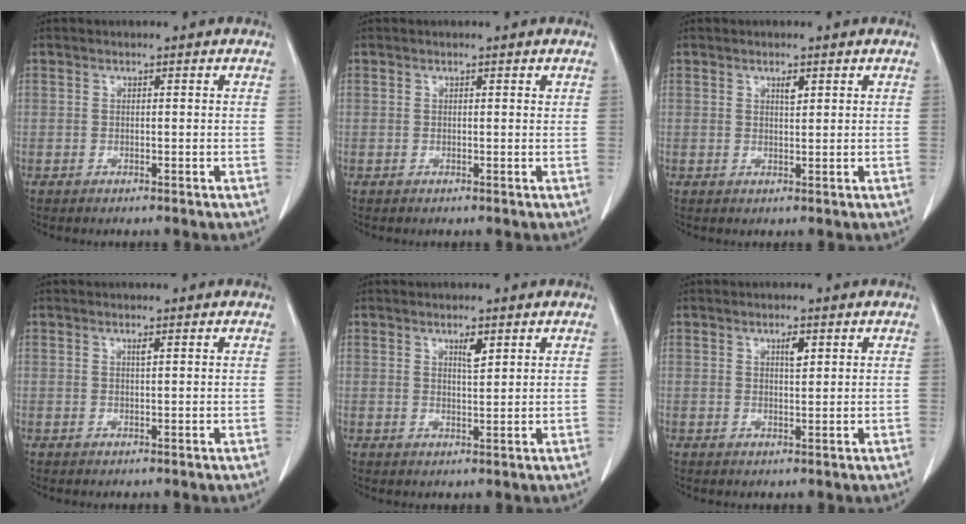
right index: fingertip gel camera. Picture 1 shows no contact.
{"total": 0.0}
{"total": 1.3, "force": [0.7, 0.4, 1.0], "torque": [-0.017, -0.003, 0.013]}
{"total": 0.6, "force": [0.3, 0.0, 0.5], "torque": [-0.011, -0.001, 0.007]}
{"total": 2.2, "force": [1.3, 0.5, 1.7], "torque": [-0.031, -0.003, 0.024]}
{"total": 1.9, "force": [0.9, 0.5, 1.6], "torque": [-0.027, -0.002, 0.015]}